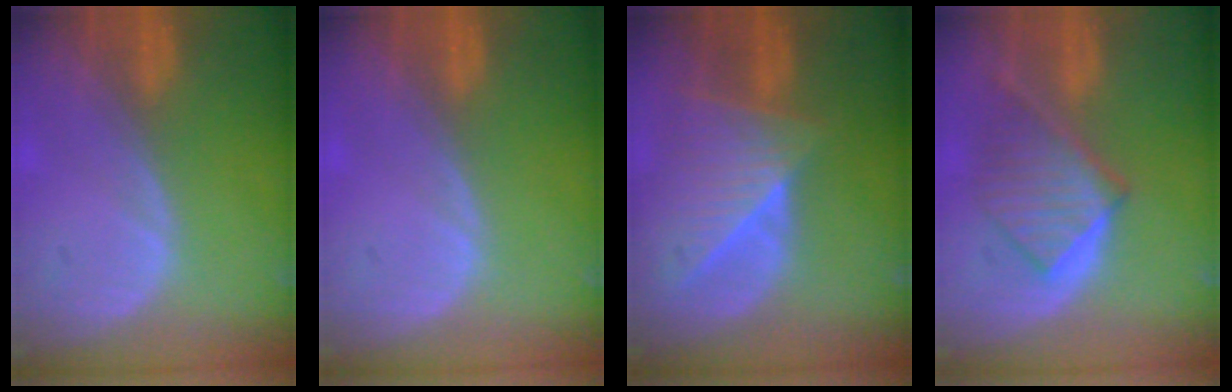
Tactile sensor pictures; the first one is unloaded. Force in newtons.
{"total": 0.0}
{"total": 8.3, "press": 7.5, "slide": 3.5}
{"total": 6.7, "press": 6.6, "slide": 0.6}